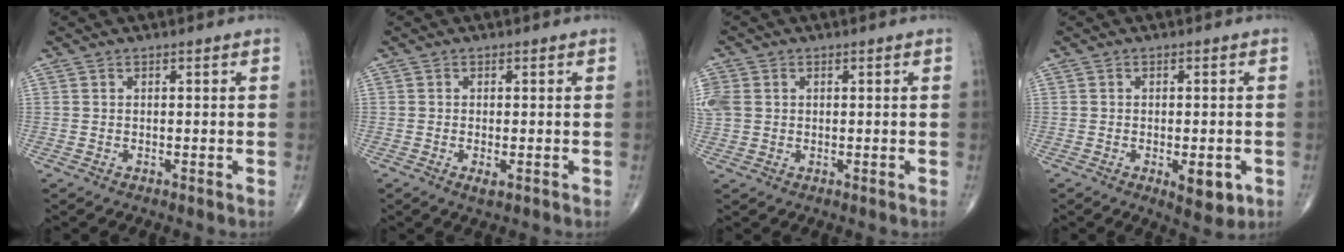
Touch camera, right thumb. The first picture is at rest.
{"total": 1.7, "force": [-0.6, 0.5, 1.5], "torque": [-0.026, -0.004, -0.010]}
{"total": 6.4, "force": [1.0, 5.3, 3.5], "torque": [-0.106, 0.010, 0.028]}
{"total": 5.7, "force": [-1.9, 2.5, 4.8], "torque": [-0.054, -0.005, -0.019]}